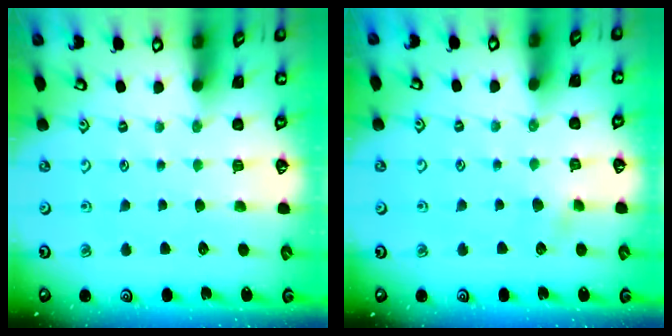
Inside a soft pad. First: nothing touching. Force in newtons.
{"total": 2.2, "press": 2.2, "slide": 0.3}